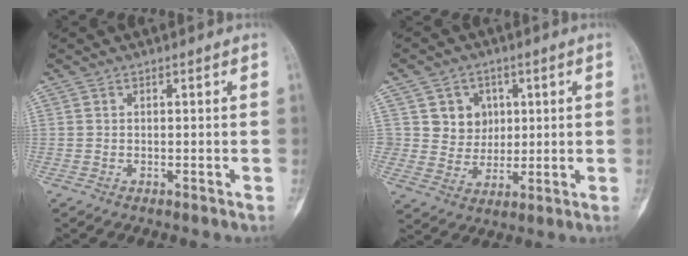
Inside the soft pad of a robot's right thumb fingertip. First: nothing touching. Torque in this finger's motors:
{"motor_torque": [-0.61, 0.80, 0.33, 0.32, 0.12]}